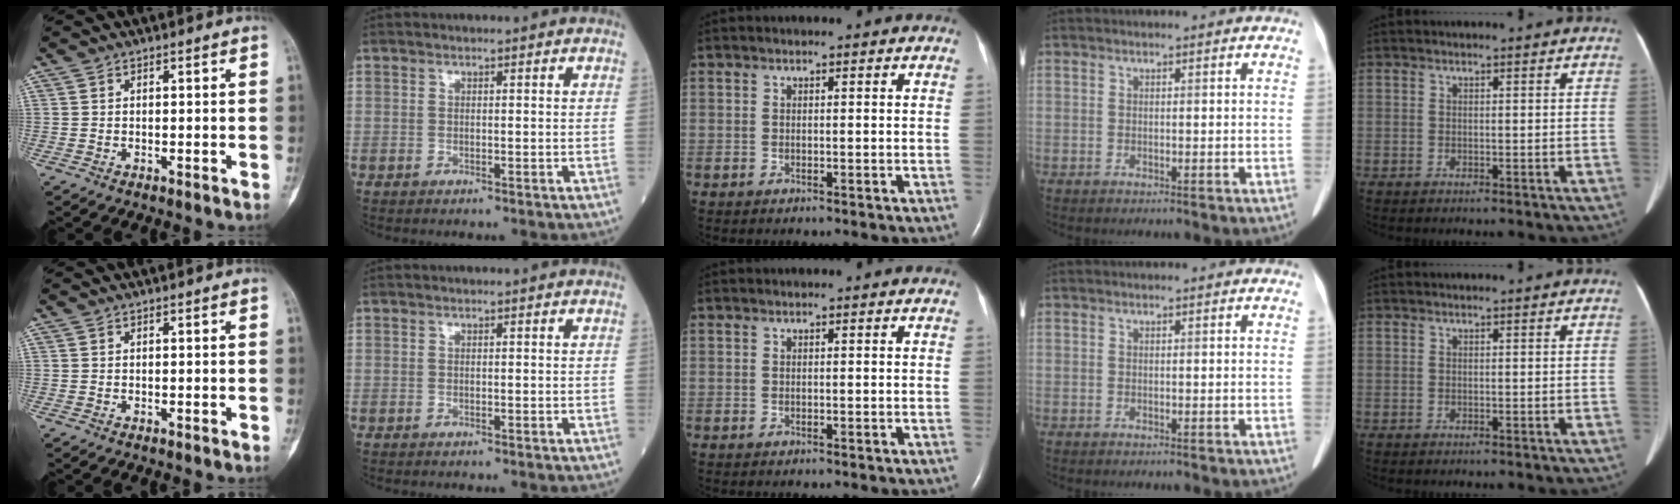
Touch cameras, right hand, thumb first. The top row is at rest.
{}